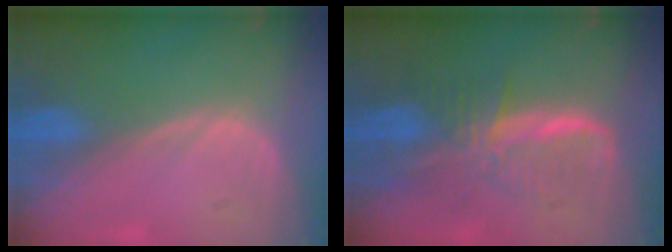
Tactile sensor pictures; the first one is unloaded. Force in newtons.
{"total": 7.6, "press": 6.7, "slide": 3.7}